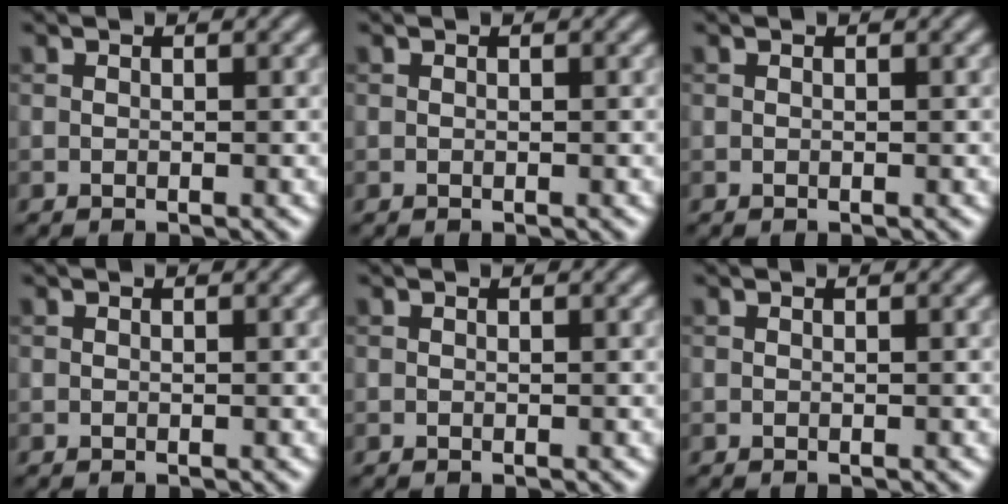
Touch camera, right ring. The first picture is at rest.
{"total": 0.0}
{"total": 0.0}
{"total": 0.0}
{"total": 0.0}
{"total": 0.0}